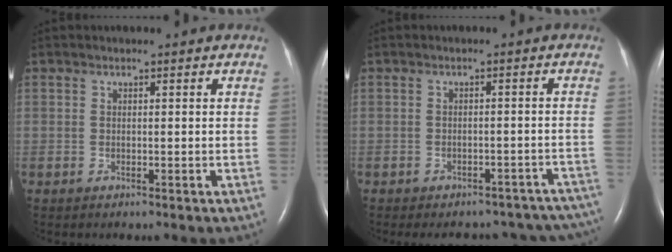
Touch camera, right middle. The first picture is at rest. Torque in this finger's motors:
{"motor_torque": [0.43, -0.53, 0.06, 0.02]}